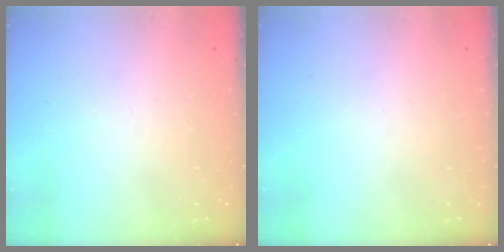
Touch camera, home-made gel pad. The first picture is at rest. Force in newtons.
{"total": 0.0}